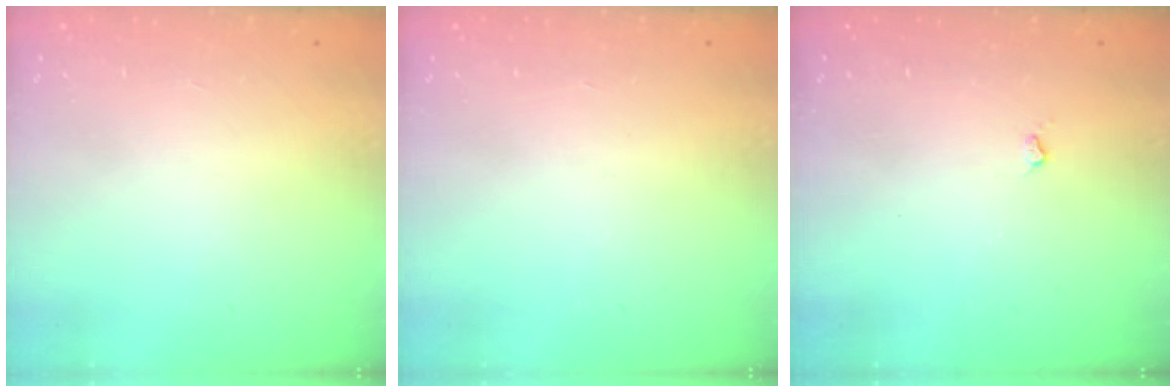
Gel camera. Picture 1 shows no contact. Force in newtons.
{"total": 0.0}
{"total": 3.3, "press": 3.2, "slide": 0.6}